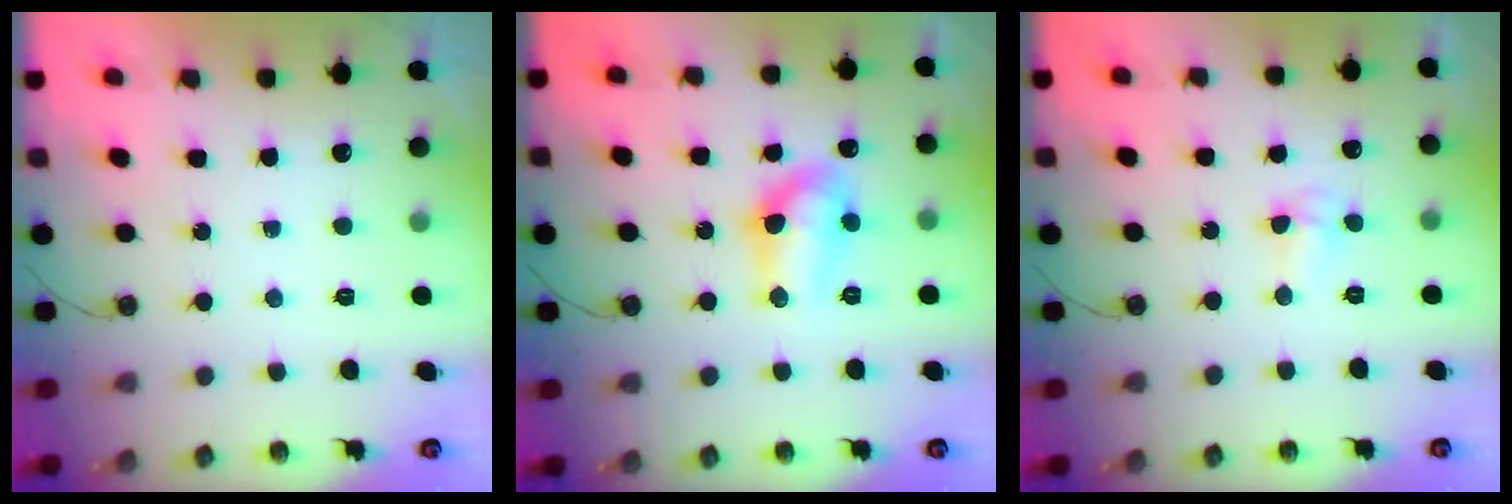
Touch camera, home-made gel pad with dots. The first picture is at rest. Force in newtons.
{"total": 11.7, "press": 11.7, "slide": 1.0}
{"total": 4.6, "press": 4.6, "slide": 0.5}